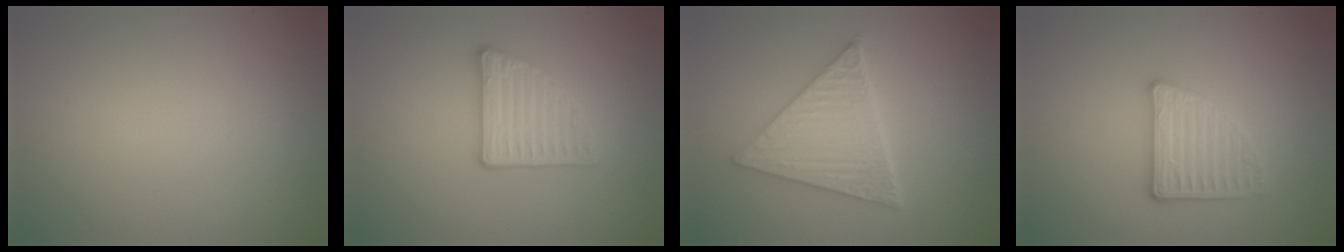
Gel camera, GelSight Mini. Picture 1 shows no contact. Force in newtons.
{"total": 3.4, "press": 2.9, "slide": 1.7}
{"total": 5.6, "press": 4.5, "slide": 3.4}
{"total": 3.3, "press": 3.0, "slide": 1.4}